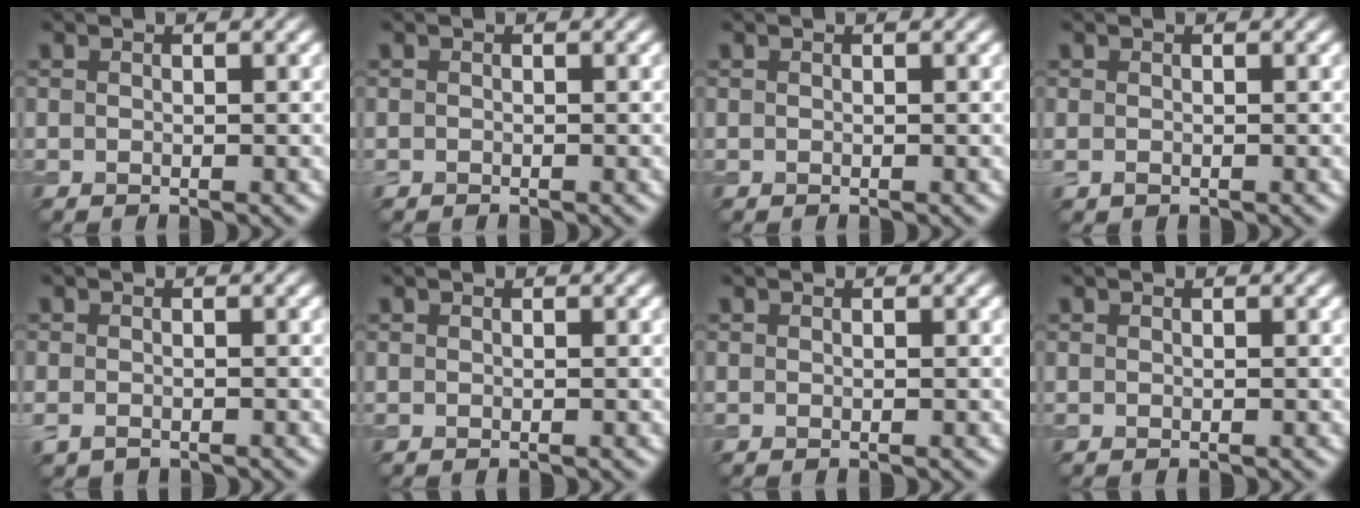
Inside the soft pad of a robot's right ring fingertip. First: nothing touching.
{"total": 0.0}
{"total": 0.0}
{"total": 0.5, "force": [-0.3, 0.2, 0.4], "torque": [-0.010, -0.004, -0.004]}
{"total": 1.5, "force": [-0.9, 0.9, 0.7], "torque": [-0.016, -0.005, -0.018]}
{"total": 0.0}
{"total": 0.0}
{"total": 0.0}